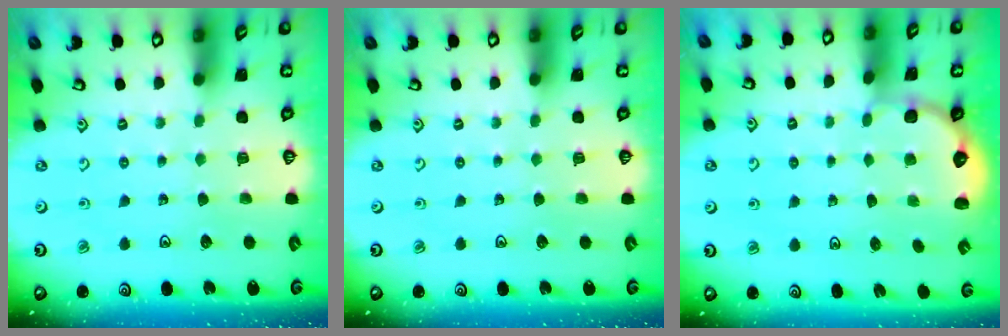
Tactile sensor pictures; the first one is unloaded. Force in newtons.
{"total": 0.0}
{"total": 2.2, "press": 1.1, "slide": 1.9}